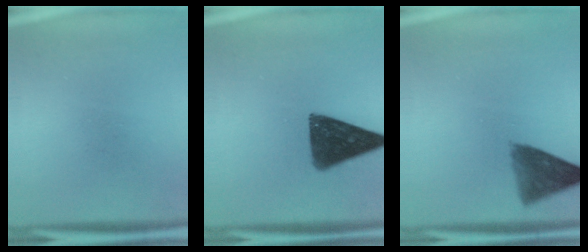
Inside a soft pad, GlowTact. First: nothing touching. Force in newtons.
{"total": 12.7}
{"total": 7.4}